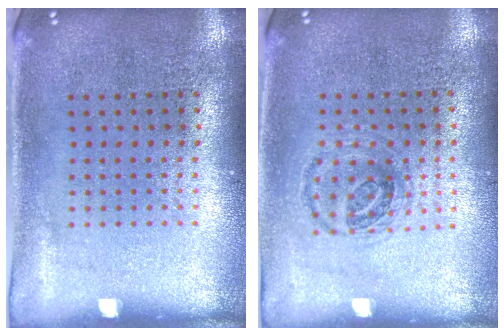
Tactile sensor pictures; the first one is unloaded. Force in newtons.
{"total": 1.0, "press": 0.9, "slide": 0.5}